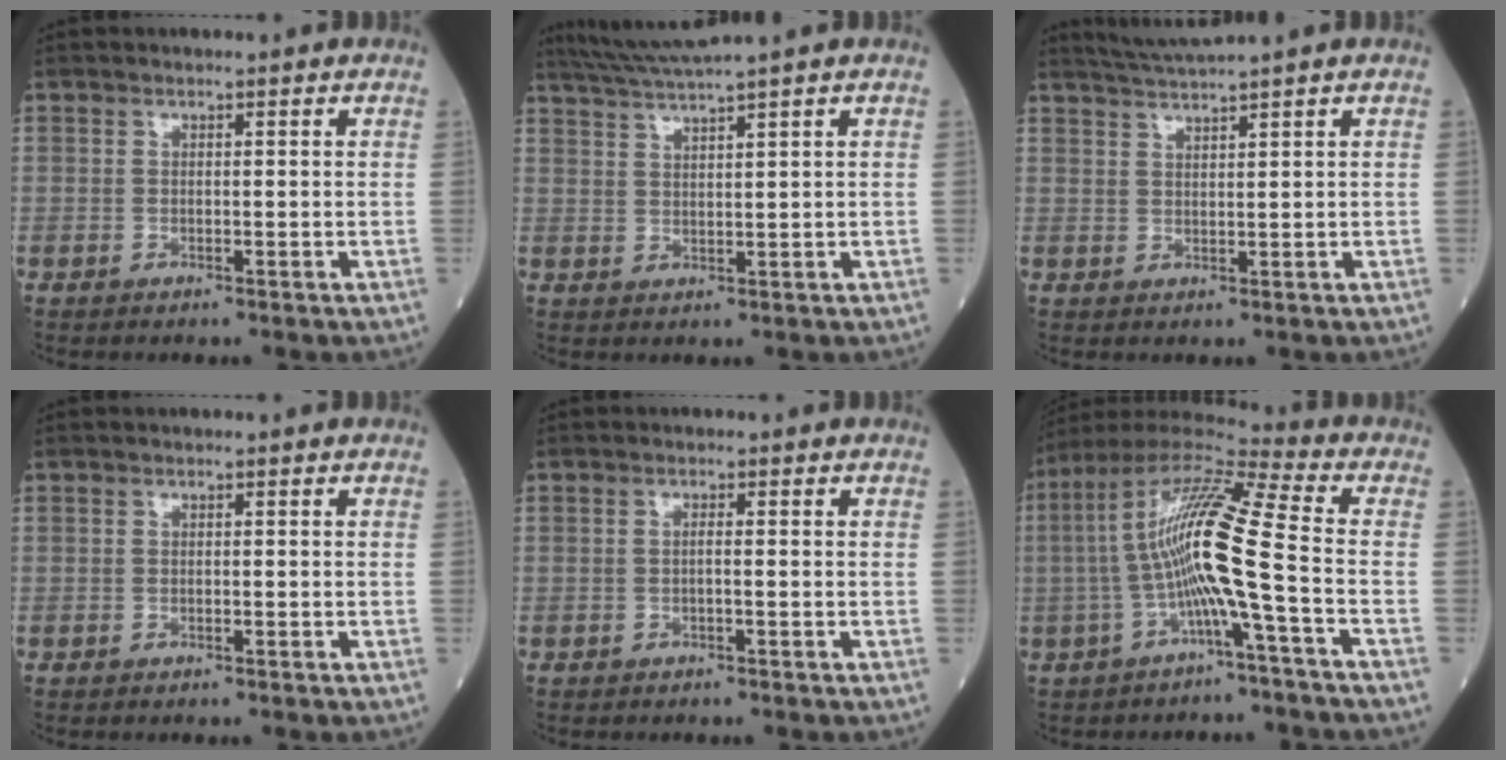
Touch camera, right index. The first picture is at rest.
{"total": 4.9, "force": [4.2, -1.9, 1.8], "torque": [-0.043, -0.001, 0.088]}
{"total": 3.5, "force": [3.1, -1.5, 0.7], "torque": [-0.017, -0.002, 0.067]}
{"total": 0.0}
{"total": 0.8, "force": [-0.2, 0.0, 0.8], "torque": [-0.016, 0.002, -0.002]}
{"total": 14.2, "force": [-2.2, -0.5, 14.0], "torque": [-0.271, 0.024, -0.052]}